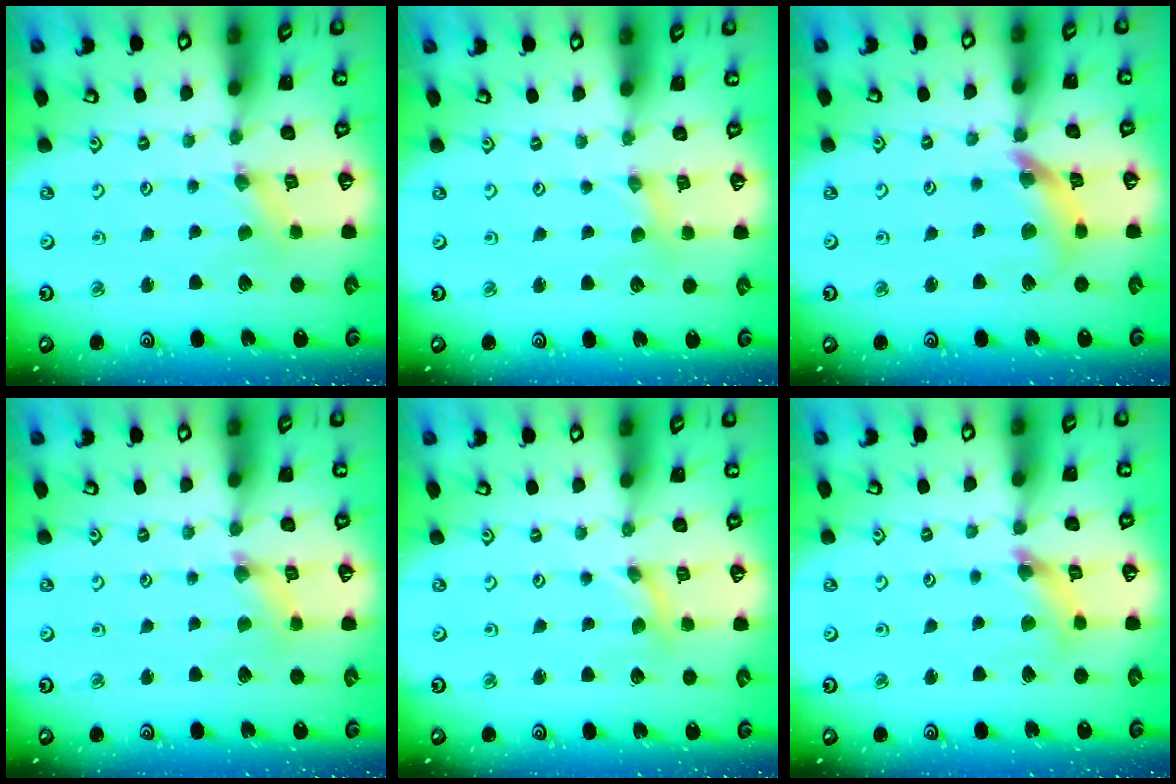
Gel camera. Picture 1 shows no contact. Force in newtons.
{"total": 0.8, "press": 0.8, "slide": 0.2}
{"total": 10.7, "press": 10.7, "slide": 1.0}
{"total": 1.7, "press": 1.7, "slide": 0.3}
{"total": 0.0}
{"total": 6.2, "press": 6.2, "slide": 0.7}